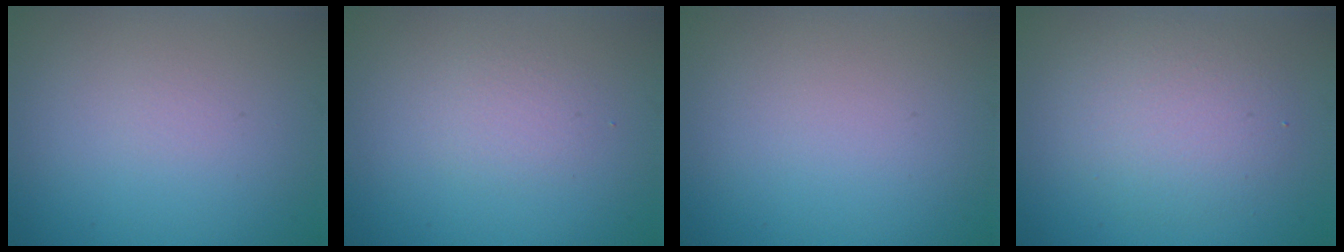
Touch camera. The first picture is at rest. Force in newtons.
{"total": 1.3, "press": 1.3, "slide": 0.0}
{"total": 0.0}
{"total": 3.7, "press": 3.7, "slide": 0.2}